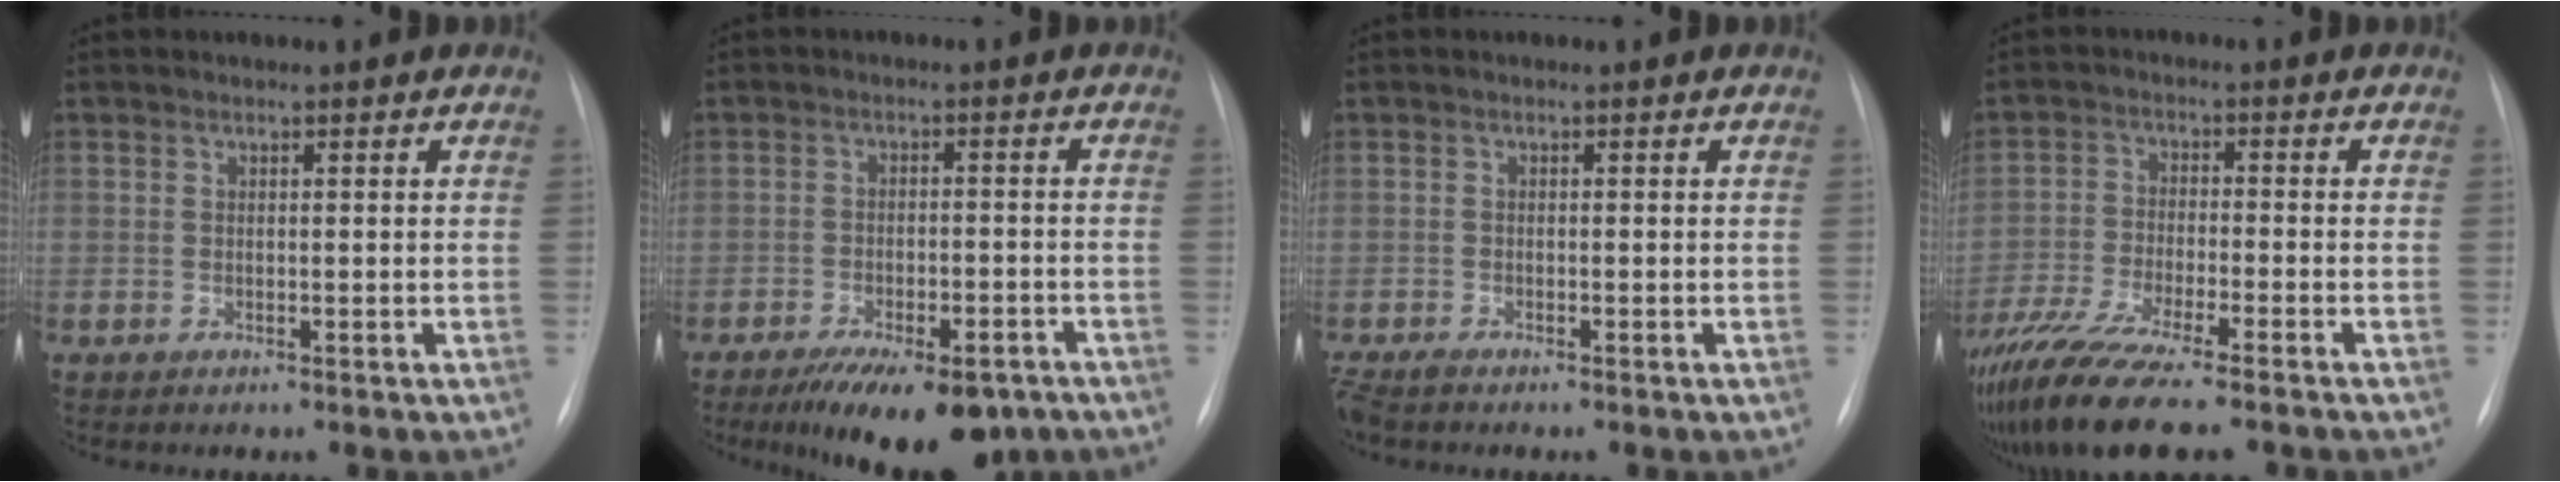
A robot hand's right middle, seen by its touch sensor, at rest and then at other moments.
{"total": 13.2, "force": [-9.5, 5.0, 7.8], "torque": [-0.103, -0.002, -0.137]}
{"total": 1.8, "force": [-1.6, 0.2, 0.8], "torque": [-0.023, -0.008, -0.031]}
{"total": 13.7, "force": [-10.8, 1.3, 8.3], "torque": [-0.156, -0.035, -0.182]}